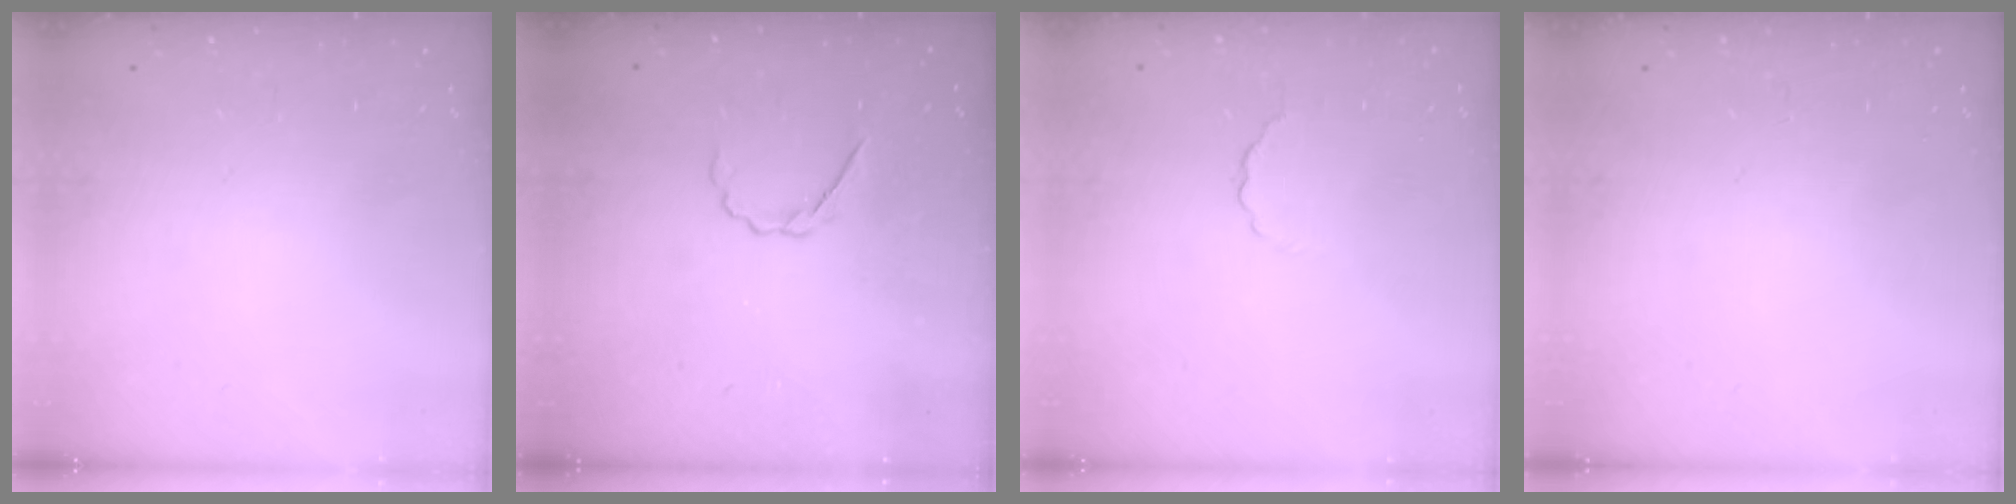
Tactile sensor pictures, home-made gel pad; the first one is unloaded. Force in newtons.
{"total": 2.4, "press": 2.3, "slide": 0.7}
{"total": 2.6, "press": 2.4, "slide": 0.9}
{"total": 0.0}